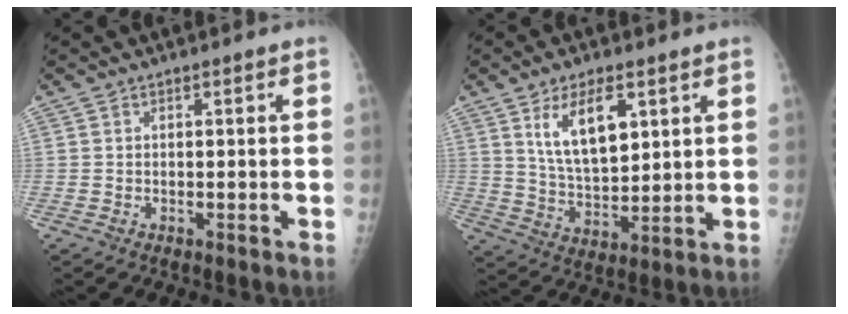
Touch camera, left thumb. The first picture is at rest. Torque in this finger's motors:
{"motor_torque": [1.69, 1.03, 1.27, -0.23, 0.30]}